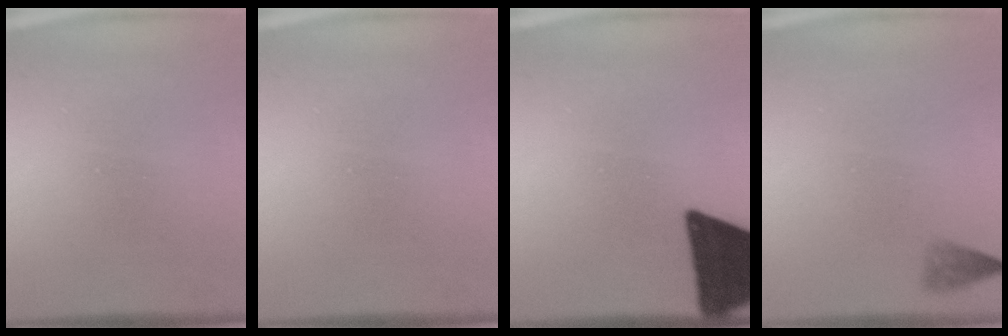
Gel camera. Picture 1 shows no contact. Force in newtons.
{"total": 0.0}
{"total": 18.8}
{"total": 2.1}